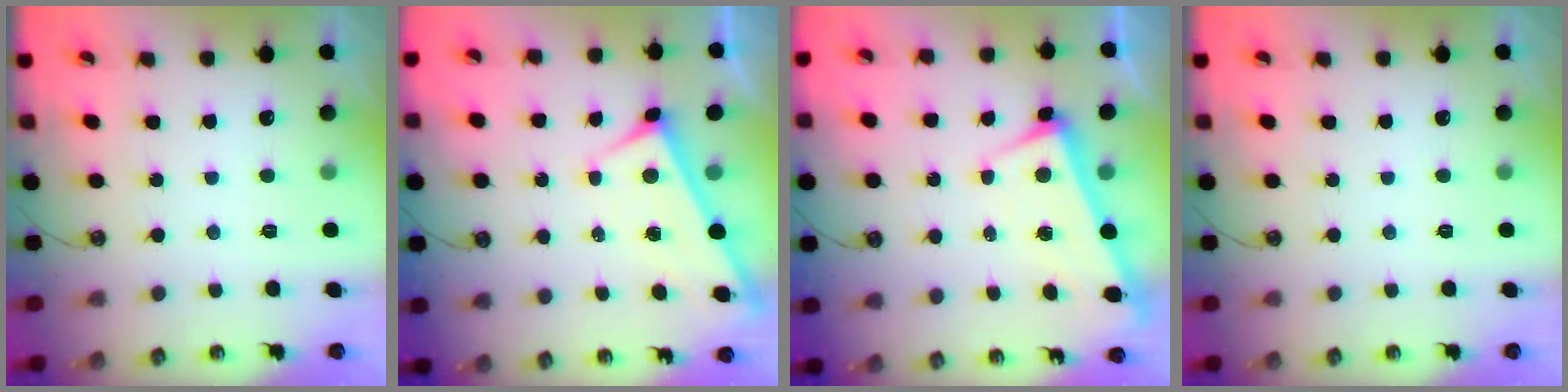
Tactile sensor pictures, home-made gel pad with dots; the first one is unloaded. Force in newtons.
{"total": 1.4, "press": 1.3, "slide": 0.5}
{"total": 3.4, "press": 3.4, "slide": 0.6}
{"total": 0.0}